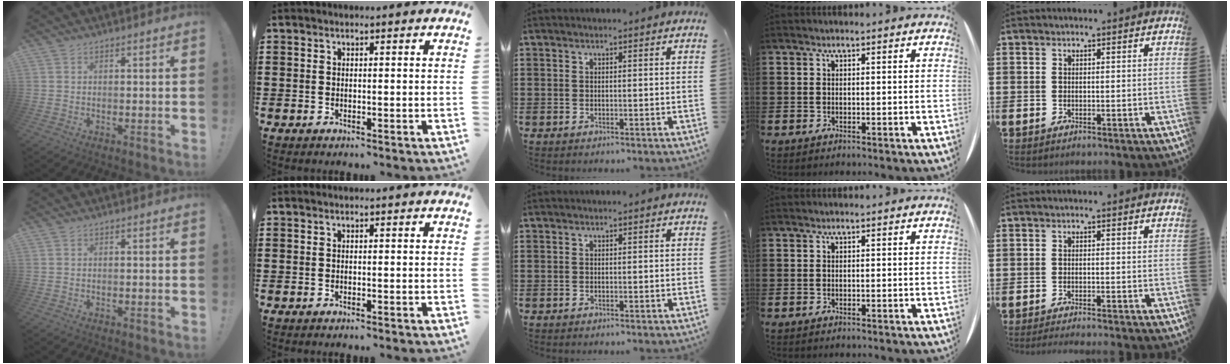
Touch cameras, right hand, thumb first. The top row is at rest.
{"little": {"total": 1.0, "force": [-1.0, -0.2, 0.3], "torque": [-0.003, -0.001, -0.019]}}